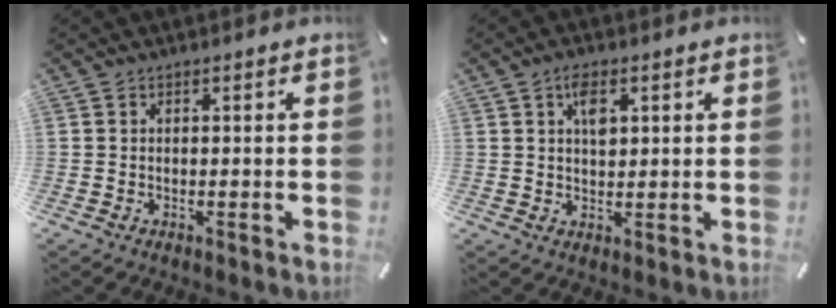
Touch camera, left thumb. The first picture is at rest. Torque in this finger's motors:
{"motor_torque": [0.64, 0.69, 0.51, -0.42, 0.16]}